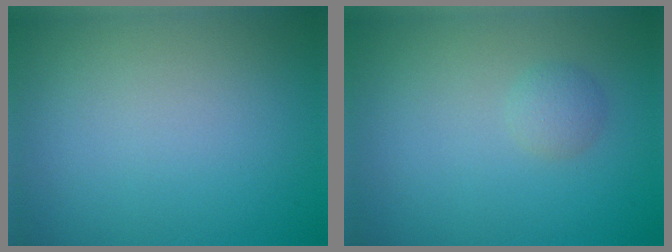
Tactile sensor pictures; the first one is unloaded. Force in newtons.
{"total": 1.3, "press": 1.3, "slide": 0.1}